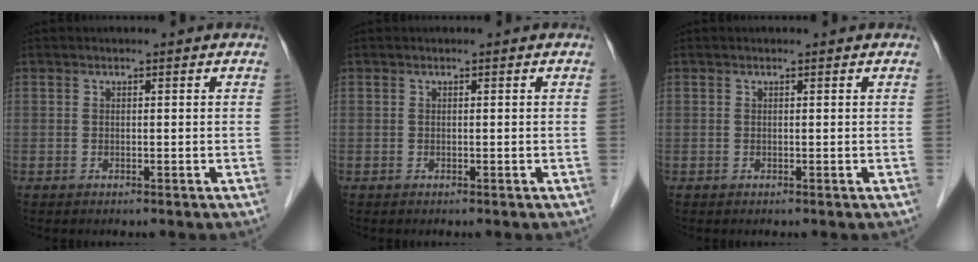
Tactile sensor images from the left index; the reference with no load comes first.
{"total": 0.0}
{"total": 0.0}